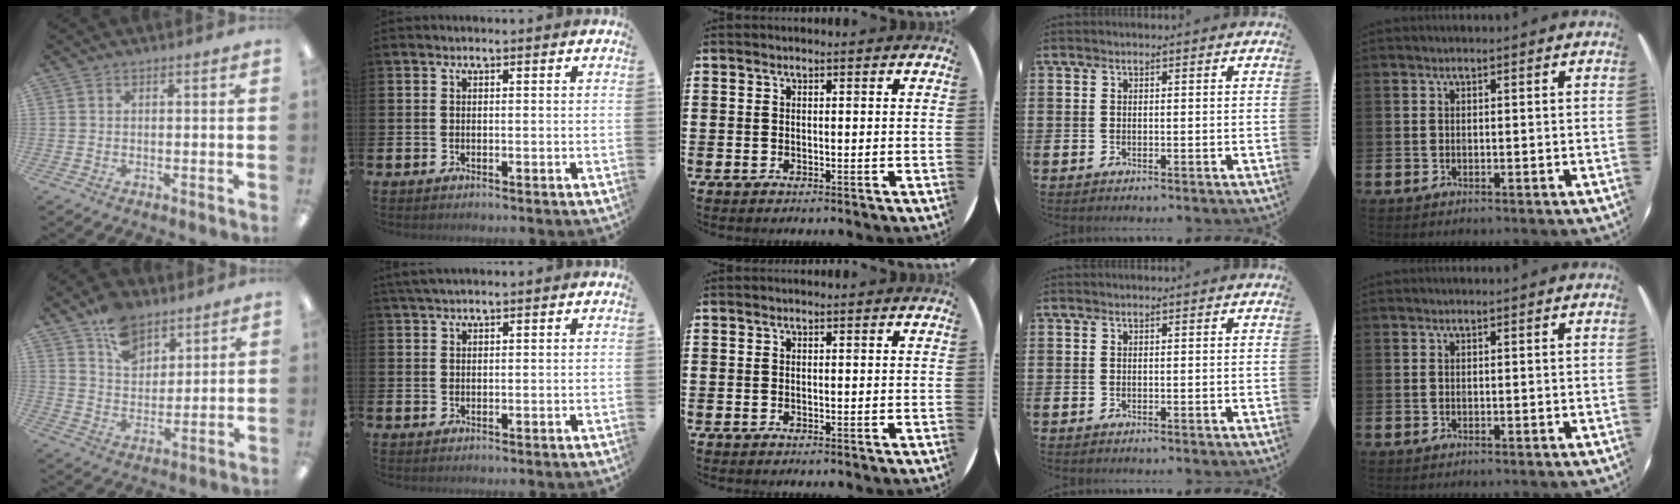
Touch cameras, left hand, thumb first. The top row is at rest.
{"thumb": {"total": 10.6, "force": [7.5, 6.5, 3.8], "torque": [-0.062, -0.037, 0.140]}, "index": {"total": 1.8, "force": [1.6, 0.4, 0.8], "torque": [-0.019, 0.004, 0.029]}}